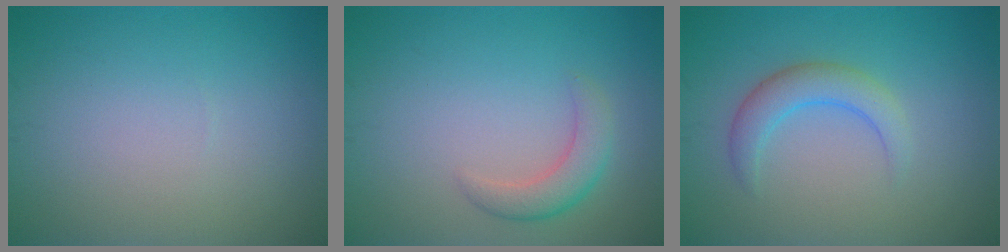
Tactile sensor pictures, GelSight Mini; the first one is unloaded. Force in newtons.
{"total": 2.7, "press": 2.6, "slide": 0.2}
{"total": 2.9, "press": 2.9, "slide": 0.2}